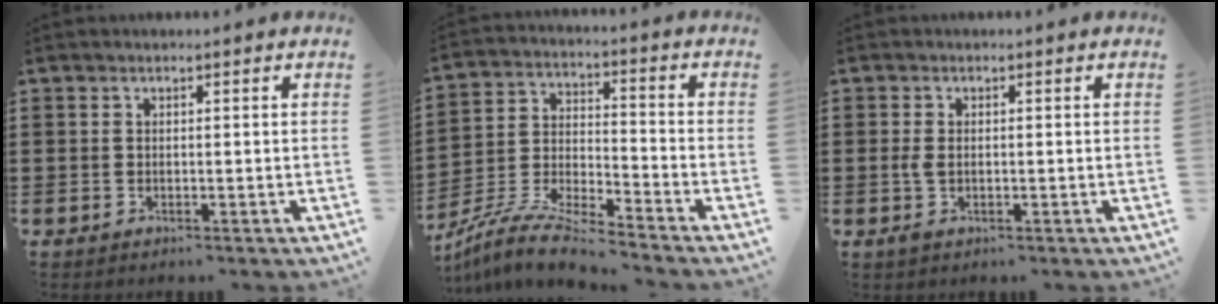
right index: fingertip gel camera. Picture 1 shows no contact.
{"total": 8.4, "force": [-8.2, -0.1, 2.0], "torque": [-0.053, -0.001, -0.167]}
{"total": 1.8, "force": [-0.2, 1.0, 1.5], "torque": [-0.039, -0.003, -0.006]}